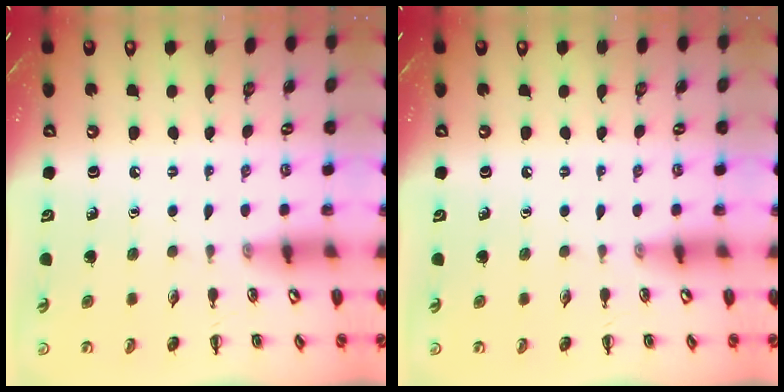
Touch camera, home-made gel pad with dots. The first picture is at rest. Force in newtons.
{"total": 0.0}